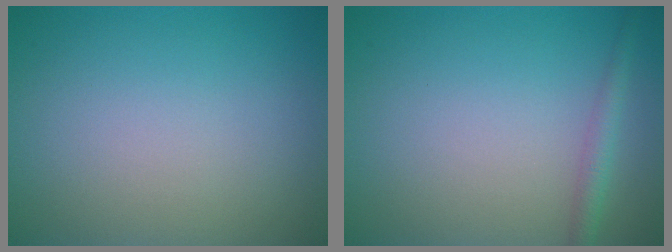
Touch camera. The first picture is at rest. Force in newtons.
{"total": 1.8, "press": 1.8, "slide": 0.1}